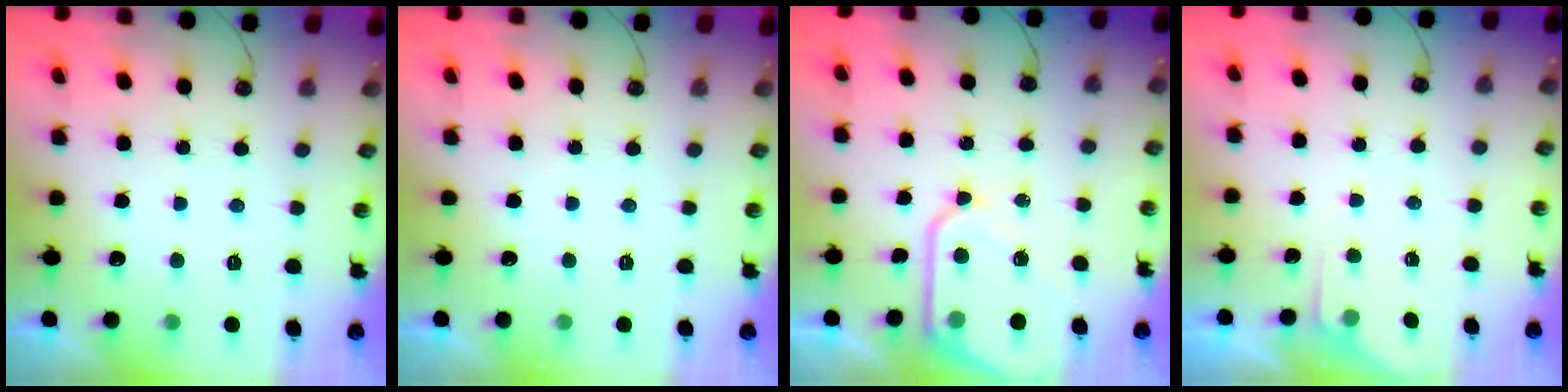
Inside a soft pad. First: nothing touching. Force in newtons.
{"total": 0.0}
{"total": 12.7, "press": 12.7, "slide": 1.4}
{"total": 3.6, "press": 3.6, "slide": 0.3}